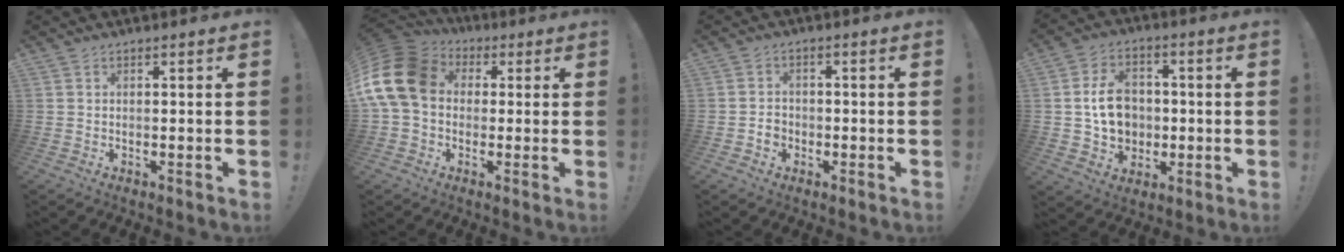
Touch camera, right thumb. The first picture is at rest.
{"total": 17.6, "force": [2.5, 13.0, 11.6], "torque": [-0.225, 0.009, 0.052]}
{"total": 3.4, "force": [-1.7, 2.6, 1.4], "torque": [-0.014, 0.007, -0.030]}
{"total": 12.5, "force": [0.1, 10.2, 7.2], "torque": [-0.105, 0.009, 0.008]}